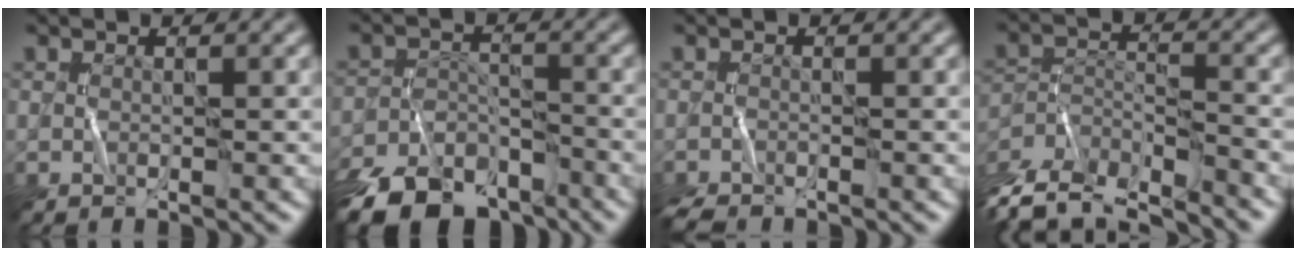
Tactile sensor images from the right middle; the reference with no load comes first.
{"total": 9.0, "force": [-7.2, 4.2, 3.6], "torque": [-0.069, -0.009, -0.128]}
{"total": 1.5, "force": [-1.5, 0.2, 0.3], "torque": [-0.013, -0.001, -0.030]}
{"total": 9.3, "force": [-8.6, 2.6, 2.6], "torque": [-0.054, -0.007, -0.142]}